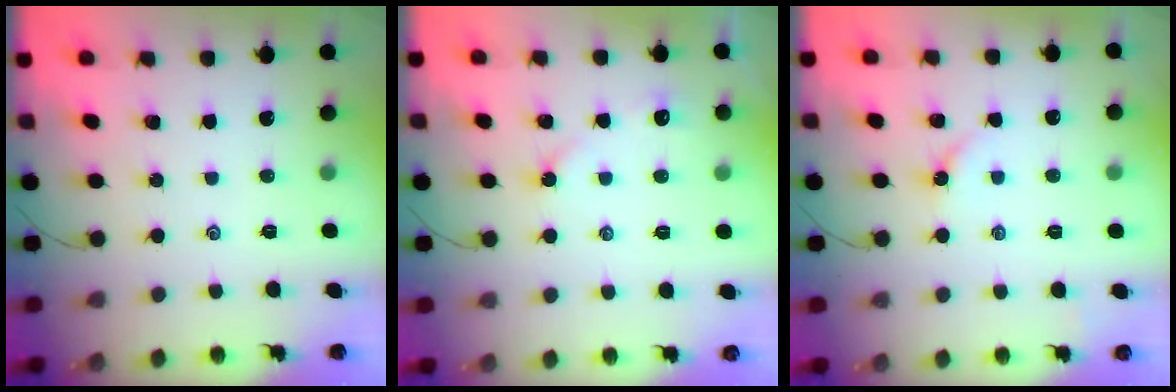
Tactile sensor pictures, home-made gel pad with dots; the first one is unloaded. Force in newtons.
{"total": 2.9, "press": 2.9, "slide": 0.5}
{"total": 3.4, "press": 3.3, "slide": 0.7}